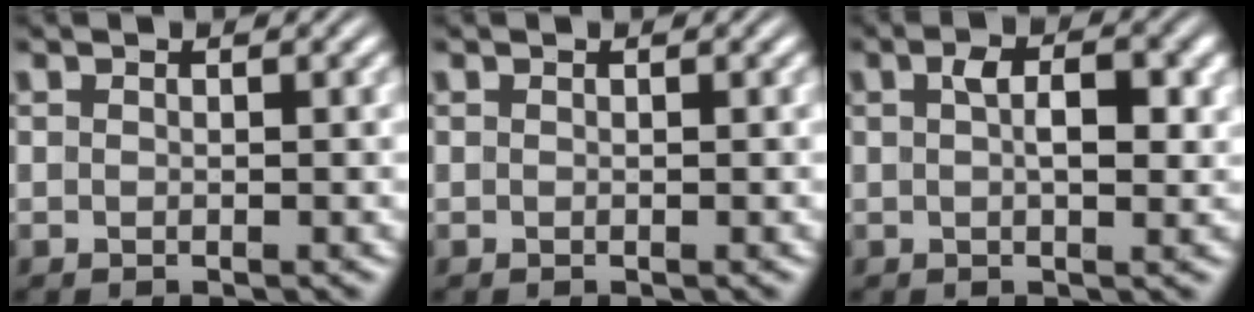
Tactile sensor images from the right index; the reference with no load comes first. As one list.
[{"total": 0.0}, {"total": 3.5, "force": [0.5, 1.3, 3.2], "torque": [-0.038, 0.003, 0.001]}]